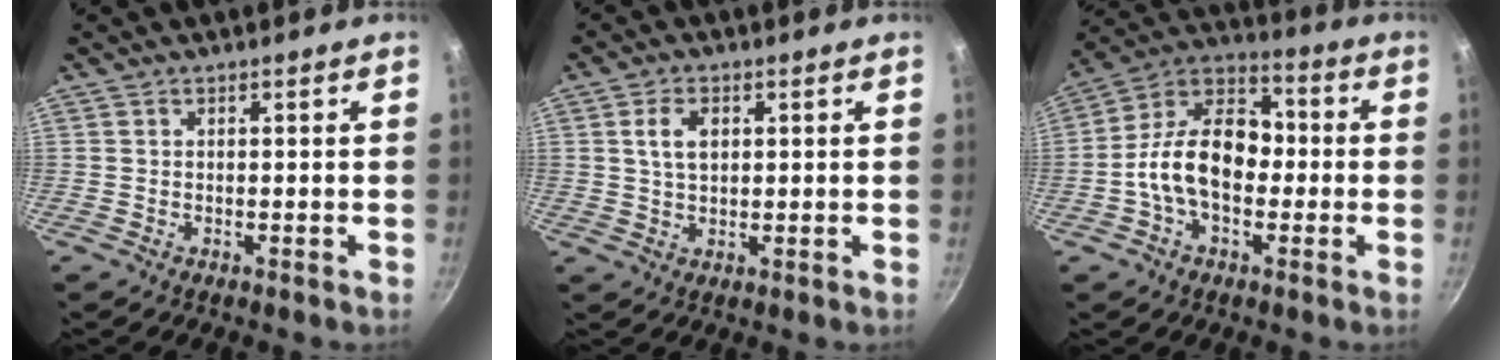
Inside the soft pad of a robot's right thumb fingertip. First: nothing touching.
{"total": 4.9, "force": [1.3, 3.1, 3.5], "torque": [-0.053, -0.002, 0.024]}
{"total": 15.7, "force": [-1.9, 10.4, 11.6], "torque": [-0.160, 0.047, -0.055]}